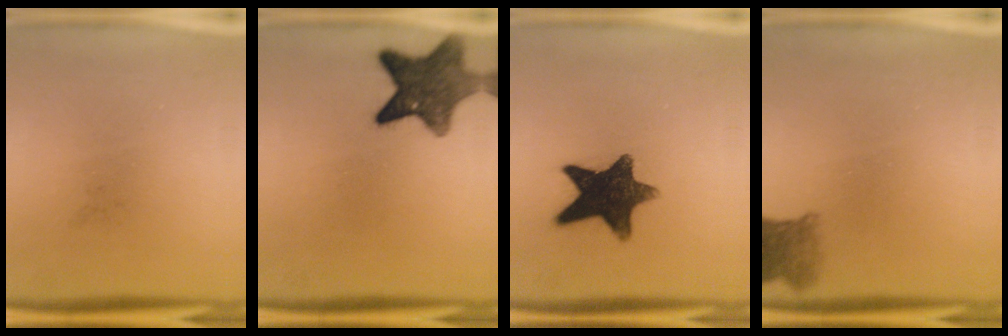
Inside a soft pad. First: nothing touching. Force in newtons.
{"total": 9.7}
{"total": 12.9}
{"total": 3.8}